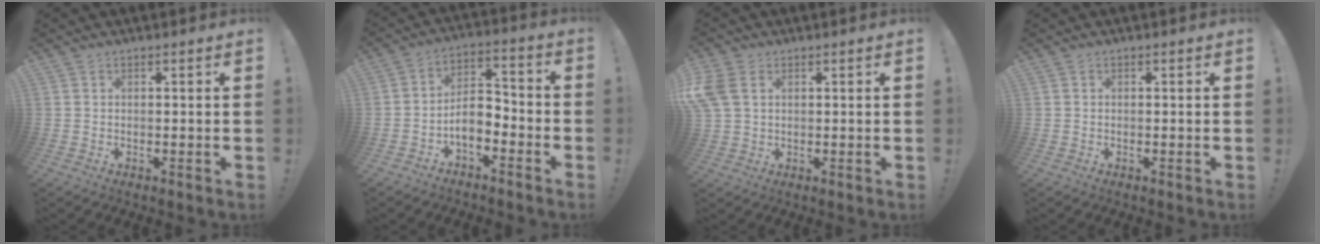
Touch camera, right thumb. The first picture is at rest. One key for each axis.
{"total": 7.4, "fx": -4.4, "fy": 4.3, "fz": 4.1, "tx": -0.077, "ty": 0.019, "tz": -0.078}
{"total": 7.6, "fx": 2.3, "fy": 5.4, "fz": 4.9, "tx": -0.103, "ty": 0.003, "tz": 0.049}
{"total": 0.0}